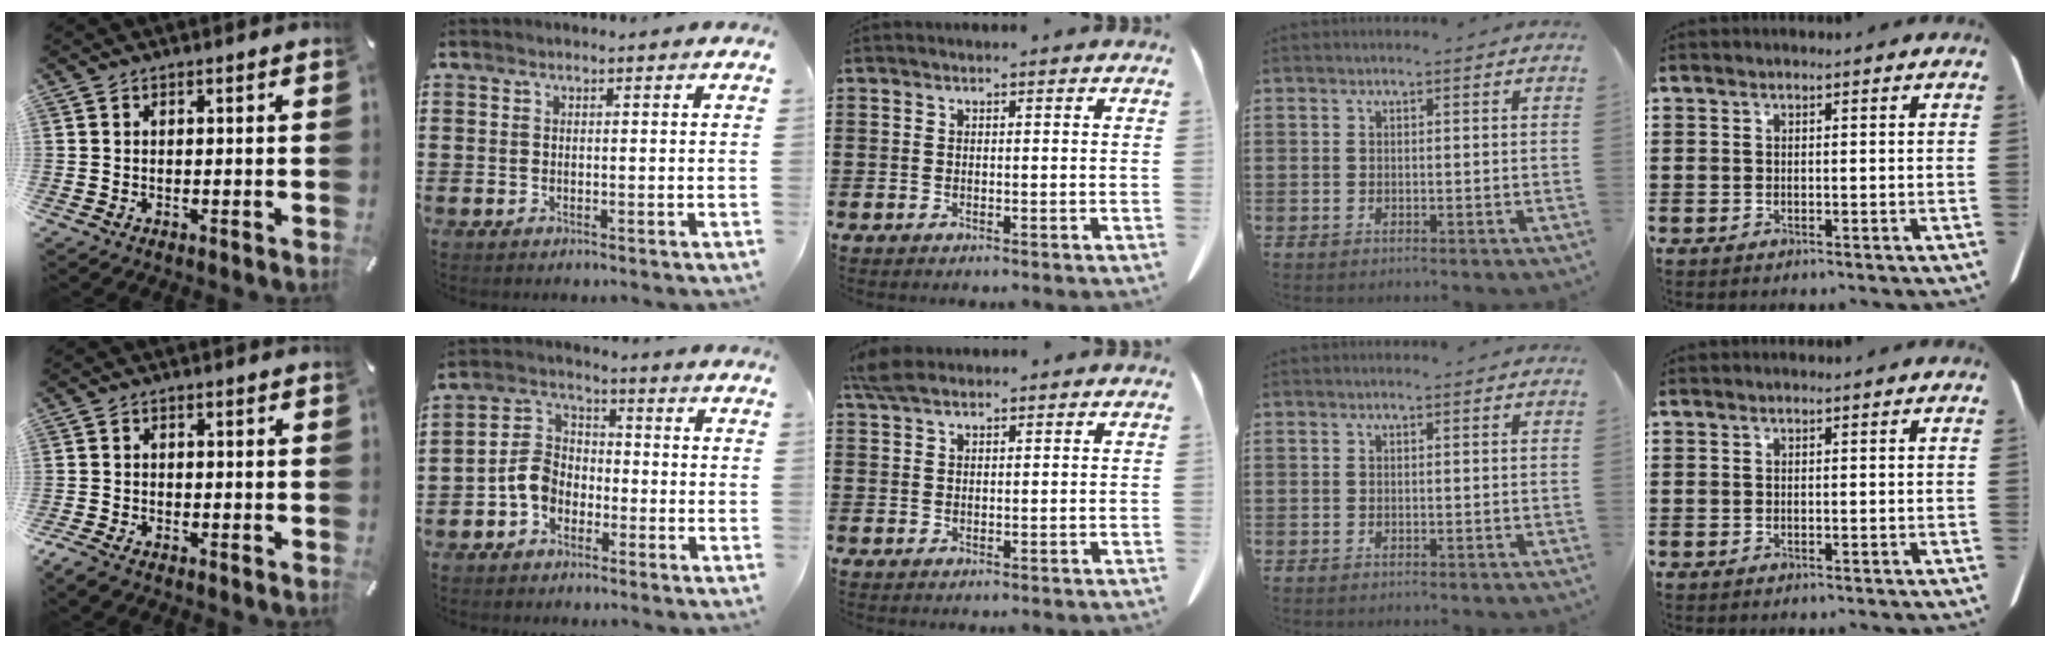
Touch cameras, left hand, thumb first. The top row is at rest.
{"thumb": {"total": 2.5, "force": [-2.1, 0.9, 1.1], "torque": [-0.031, 0.005, -0.045]}, "index": {"total": 5.8, "force": [-2.9, 4.2, 2.7], "torque": [-0.081, 0.010, -0.065]}, "middle": {"total": 3.3, "force": [2.5, 1.2, 1.7], "torque": [-0.041, 0.006, 0.047]}}